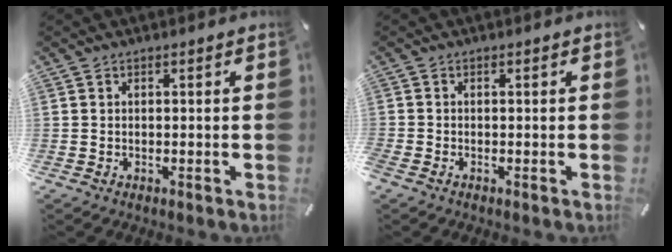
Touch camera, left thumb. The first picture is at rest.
{"total": 0.5, "force": [-0.4, 0.3, 0.2], "torque": [-0.003, -0.001, -0.008]}